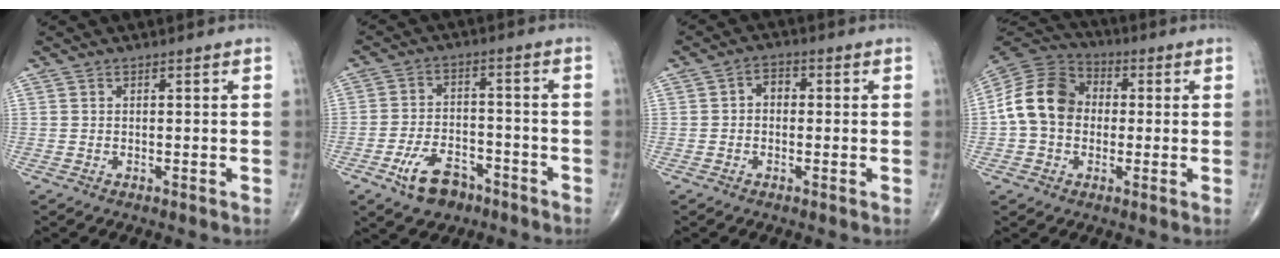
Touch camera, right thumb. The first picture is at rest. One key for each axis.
{"total": 8.7, "fx": -5.2, "fy": 5.1, "fz": 4.8, "tx": -0.069, "ty": 0.031, "tz": -0.088}
{"total": 3.2, "fx": 0.0, "fy": 2.5, "fz": 2.1, "tx": -0.019, "ty": 0.017, "tz": -0.009}
{"total": 13.1, "fx": 0.0, "fy": 10.5, "fz": 7.9, "tx": -0.133, "ty": 0.034, "tz": -0.011}